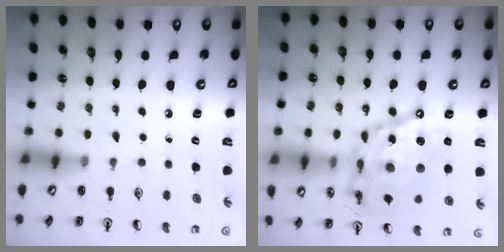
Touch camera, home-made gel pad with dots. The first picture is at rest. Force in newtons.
{"total": 23.2, "press": 23.1, "slide": 2.0}